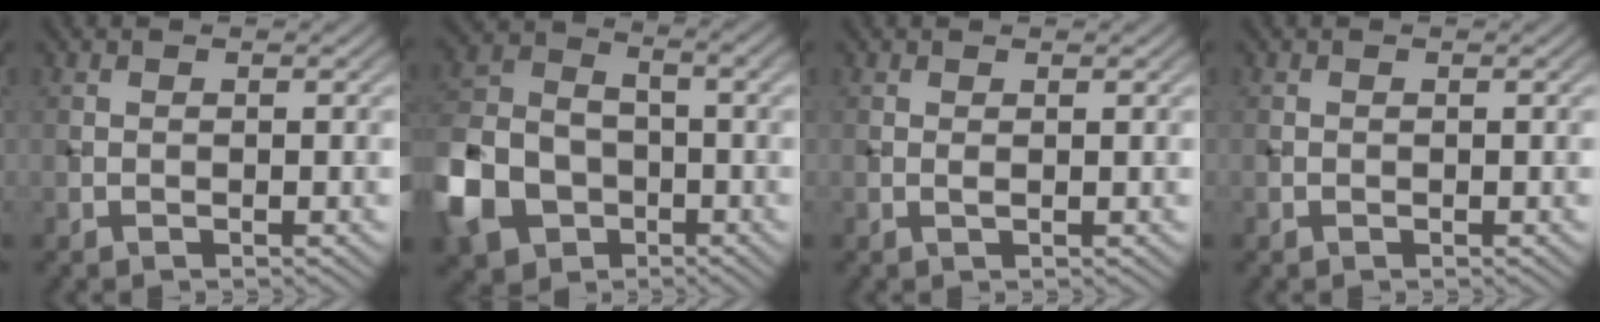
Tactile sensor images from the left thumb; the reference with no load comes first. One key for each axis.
{"total": 12.0, "fx": -4.7, "fy": 8.7, "fz": 6.8, "tx": -0.183, "ty": -0.021, "tz": -0.102}
{"total": 0.6, "fx": 0.3, "fy": -0.1, "fz": 0.5, "tx": -0.013, "ty": 0.003, "tz": 0.004}
{"total": 0.0}